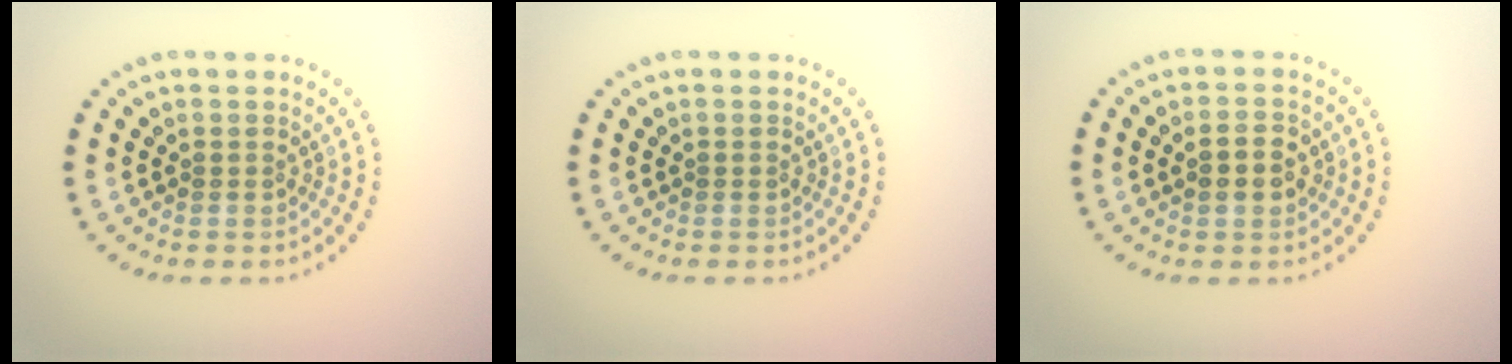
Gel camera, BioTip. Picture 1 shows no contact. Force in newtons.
{"total": 0.0}
{"total": 2.8, "press": 2.8, "slide": 0.2}